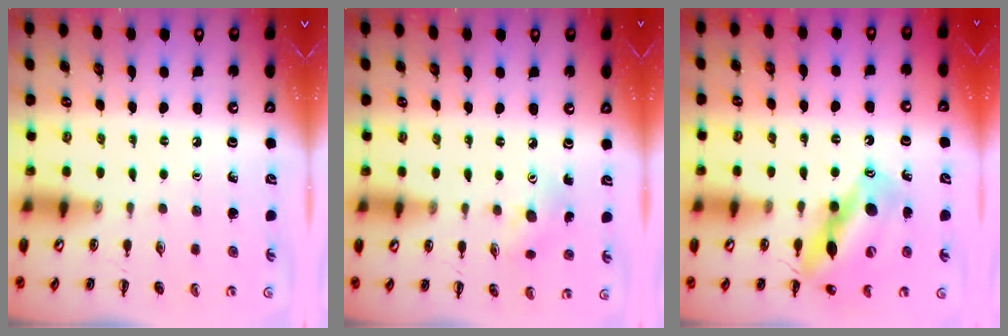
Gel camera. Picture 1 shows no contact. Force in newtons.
{"total": 4.5, "press": 4.4, "slide": 0.5}
{"total": 13.6, "press": 13.1, "slide": 3.7}